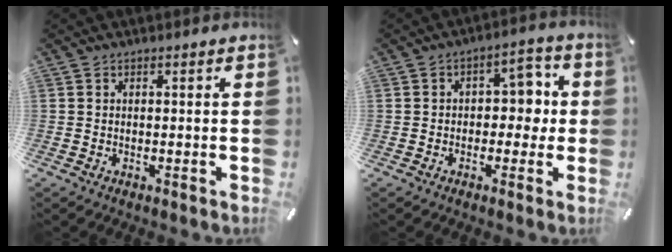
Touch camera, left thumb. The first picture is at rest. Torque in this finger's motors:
{"motor_torque": [0.05, 0.27, 0.23, 0.26, -0.03]}